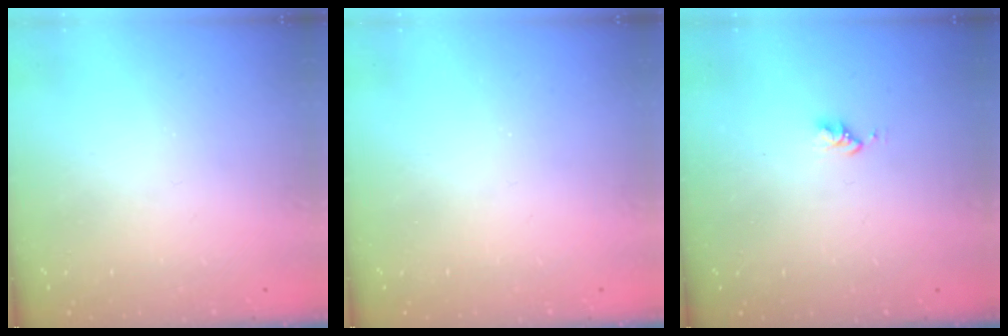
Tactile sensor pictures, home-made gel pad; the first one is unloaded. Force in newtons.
{"total": 0.0}
{"total": 2.6, "press": 2.6, "slide": 0.4}